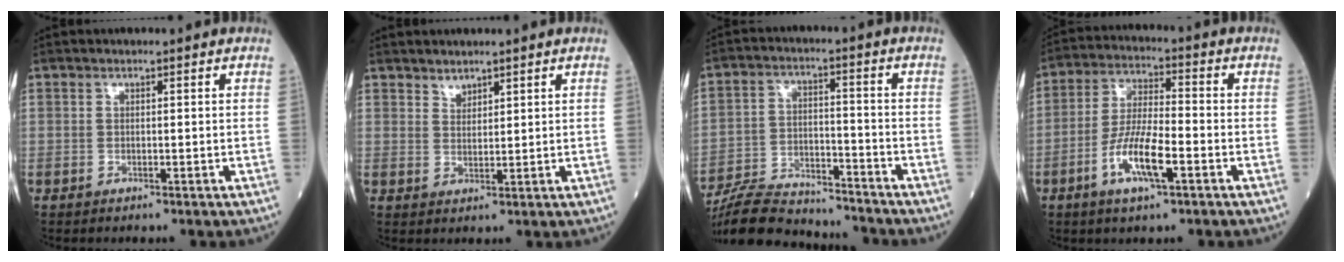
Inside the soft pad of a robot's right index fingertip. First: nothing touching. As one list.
[{"total": 1.8, "force": [1.6, 0.7, 0.3], "torque": [-0.002, -0.002, 0.030]}, {"total": 14.5, "force": [-13.8, 2.5, 3.6], "torque": [-0.064, 0.010, -0.229]}, {"total": 9.4, "force": [-3.8, 2.0, 8.3], "torque": [-0.160, -0.003, -0.072]}]